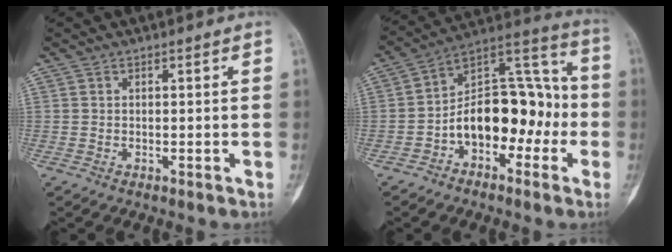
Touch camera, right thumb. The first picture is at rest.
{"total": 16.7, "force": [-4.3, 10.3, 12.4], "torque": [-0.158, 0.069, -0.075]}